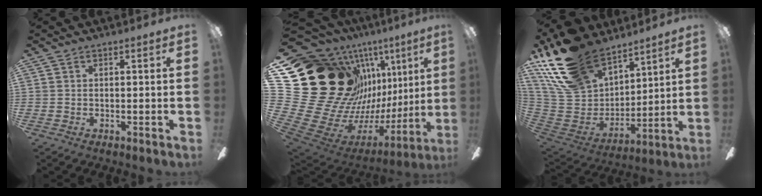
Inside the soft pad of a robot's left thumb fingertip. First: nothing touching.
{"total": 30.4, "force": [8.7, 22.0, 19.1], "torque": [-0.316, -0.140, 0.251]}
{"total": 23.4, "force": [16.4, 12.6, 10.9], "torque": [-0.255, -0.086, 0.312]}